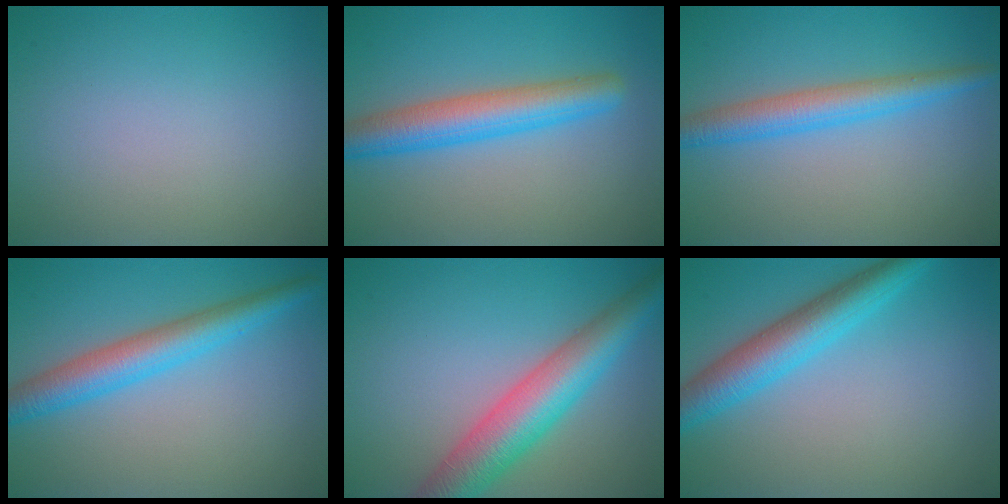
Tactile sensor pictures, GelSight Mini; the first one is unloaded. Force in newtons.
{"total": 5.3, "press": 5.3, "slide": 0.1}
{"total": 4.0, "press": 4.0, "slide": 0.2}
{"total": 4.7, "press": 4.7, "slide": 0.1}
{"total": 7.4, "press": 7.4, "slide": 0.3}
{"total": 5.3, "press": 5.3, "slide": 0.1}